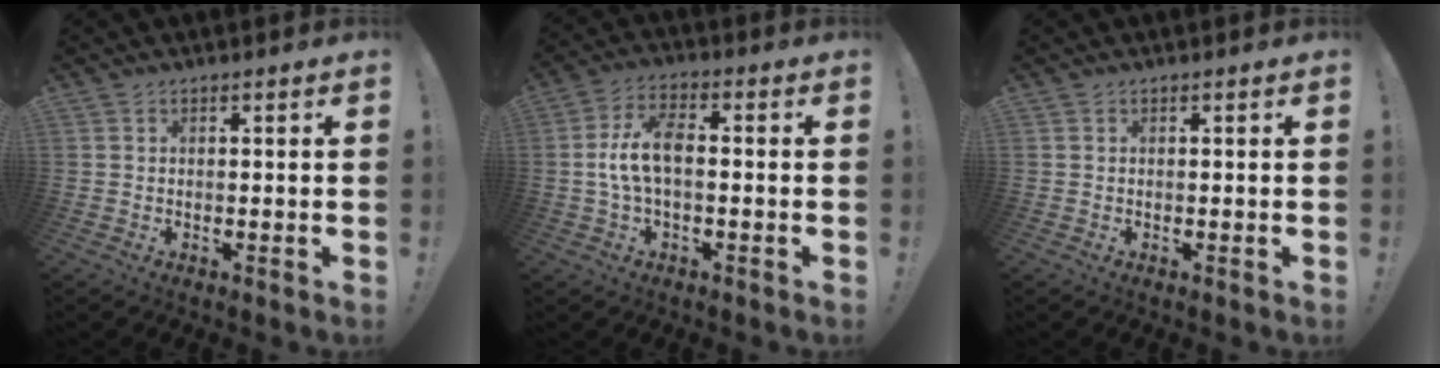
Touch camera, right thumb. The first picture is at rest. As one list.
[{"total": 9.7, "force": [-0.7, 4.5, 8.5], "torque": [-0.175, 0.012, -0.009]}, {"total": 0.0}]